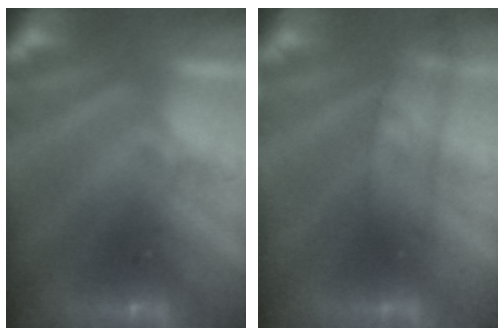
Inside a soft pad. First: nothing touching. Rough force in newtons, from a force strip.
{"total": 2.9}